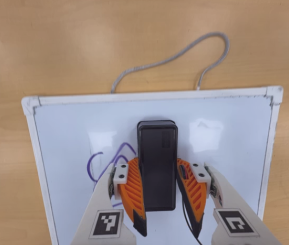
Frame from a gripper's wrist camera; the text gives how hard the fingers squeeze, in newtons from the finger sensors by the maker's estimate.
{"total": 12.5, "left": 13.1, "right": 12.0}